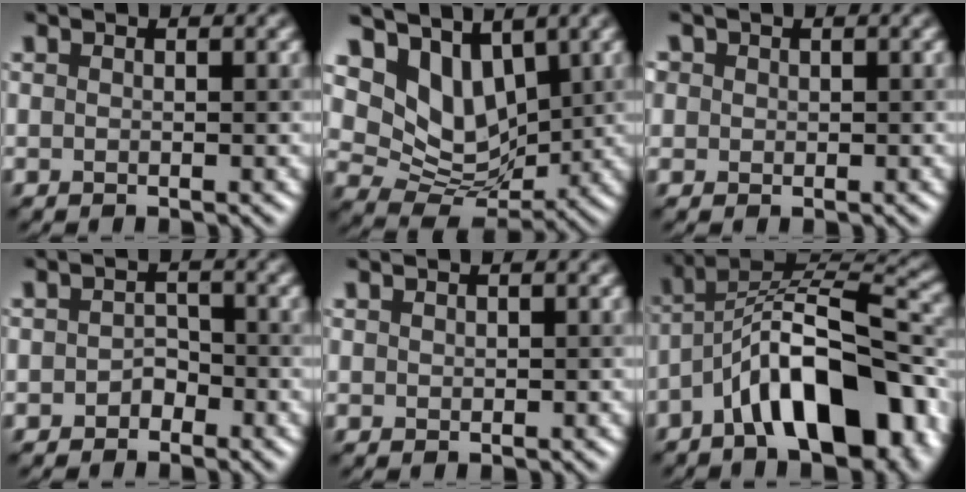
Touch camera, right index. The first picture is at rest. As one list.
[{"total": 6.2, "force": [3.4, 4.2, 3.1], "torque": [-0.071, -0.016, 0.062]}, {"total": 1.1, "force": [0.5, 0.8, -0.4], "torque": [0.003, -0.001, 0.008]}, {"total": 1.1, "force": [-0.7, 0.8, 0.0], "torque": [-0.009, 0.002, -0.011]}, {"total": 0.7, "force": [0.3, -0.1, -0.6], "torque": [0.005, -0.001, 0.011]}, {"total": 11.7, "force": [-5.8, 4.4, 9.2], "torque": [-0.139, 0.019, -0.096]}]